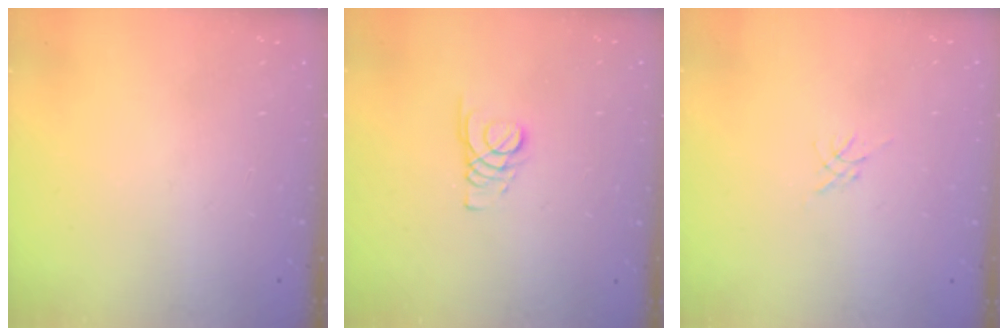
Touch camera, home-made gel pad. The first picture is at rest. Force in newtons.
{"total": 1.8, "press": 1.7, "slide": 0.1}
{"total": 0.0}